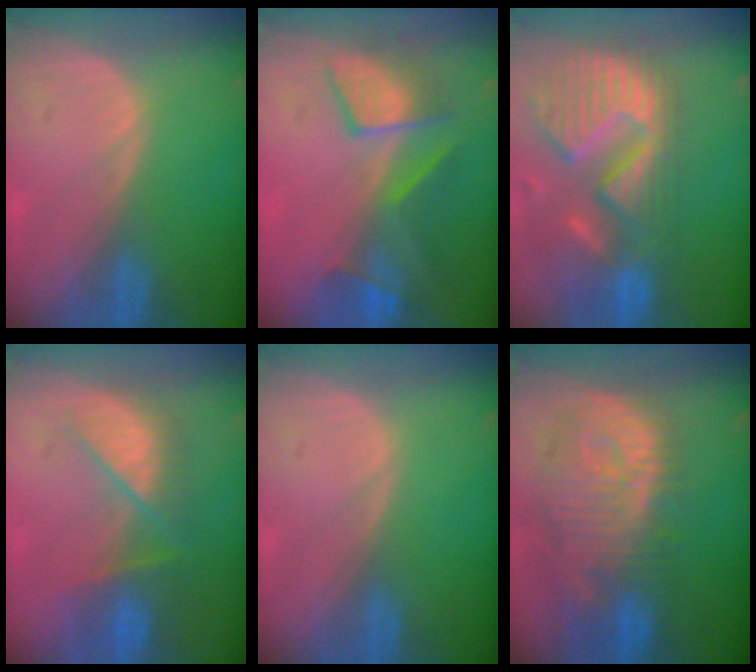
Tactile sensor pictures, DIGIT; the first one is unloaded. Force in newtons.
{"total": 7.6, "press": 7.5, "slide": 1.2}
{"total": 14.1, "press": 11.7, "slide": 7.8}
{"total": 7.4, "press": 7.2, "slide": 1.9}
{"total": 0.0}
{"total": 12.5, "press": 11.1, "slide": 5.8}